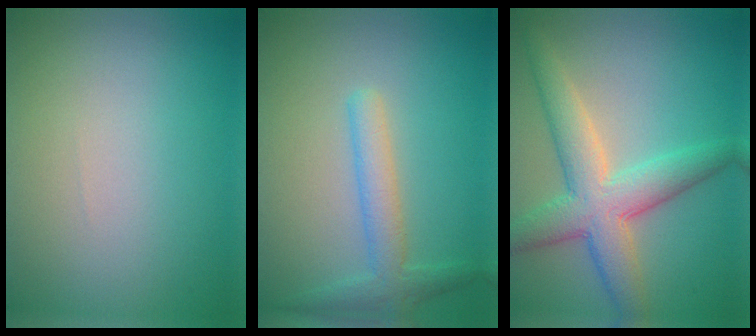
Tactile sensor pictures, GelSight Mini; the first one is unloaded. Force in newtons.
{"total": 2.8, "press": 2.8, "slide": 0.1}
{"total": 6.2, "press": 6.1, "slide": 0.4}